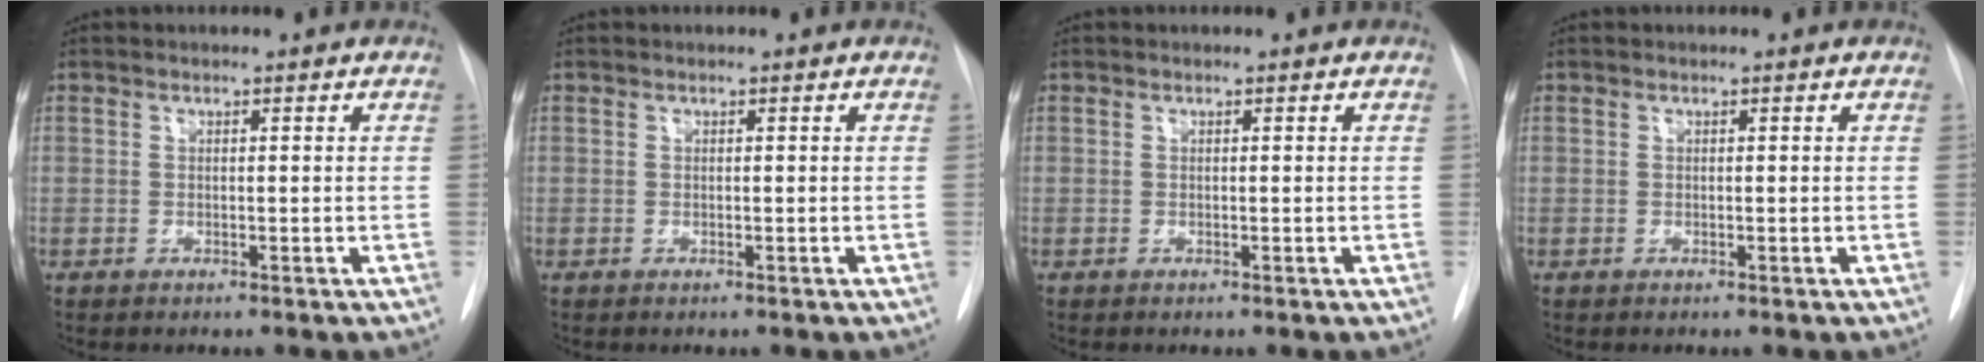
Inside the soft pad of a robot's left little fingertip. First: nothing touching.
{"total": 0.0}
{"total": 0.0}
{"total": 0.0}